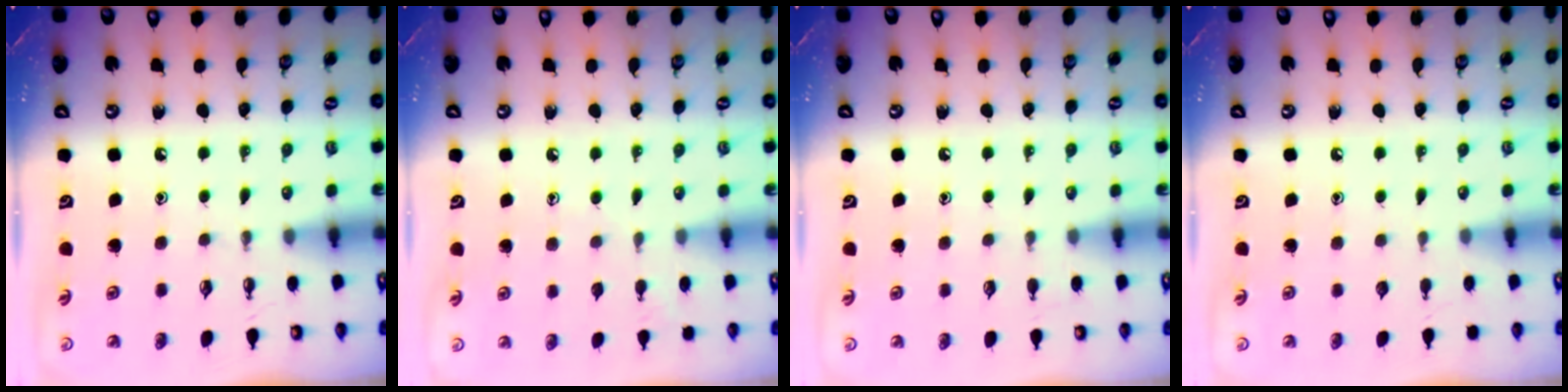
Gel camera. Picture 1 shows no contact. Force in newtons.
{"total": 4.8, "press": 4.8, "slide": 0.5}
{"total": 2.8, "press": 2.8, "slide": 0.2}
{"total": 0.0}